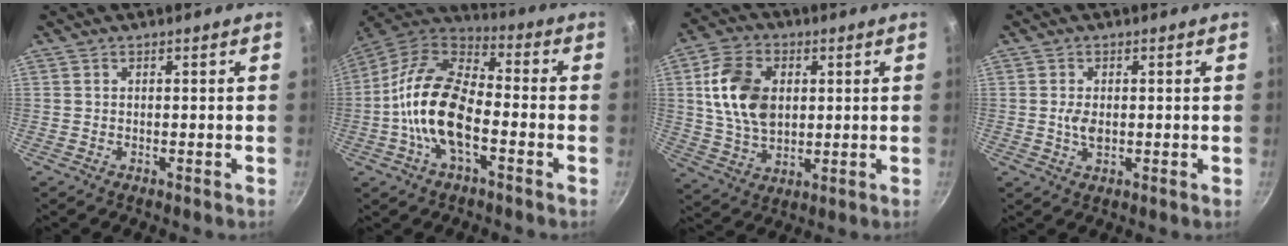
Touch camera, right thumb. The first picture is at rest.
{"total": 16.7, "force": [-3.8, 8.4, 13.9], "torque": [-0.246, 0.040, -0.087]}
{"total": 13.8, "force": [2.4, 9.5, 9.8], "torque": [-0.165, 0.000, 0.046]}
{"total": 2.9, "force": [0.1, 1.6, 2.4], "torque": [-0.042, -0.004, 0.001]}